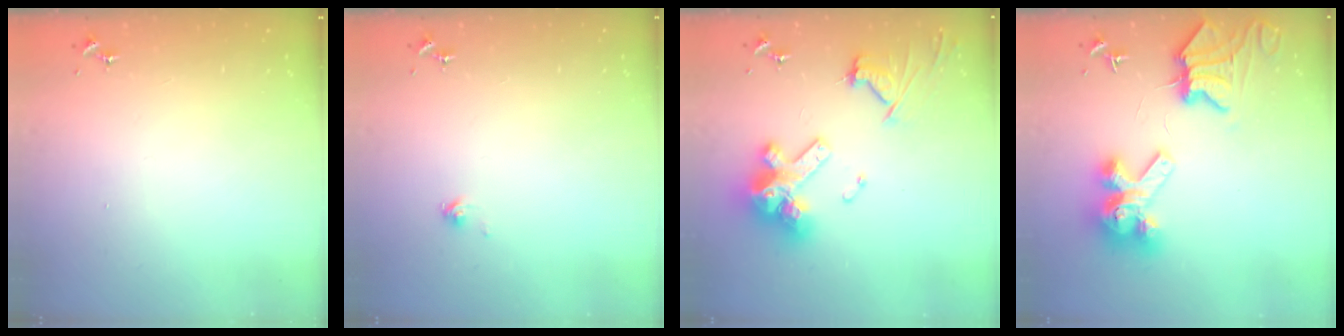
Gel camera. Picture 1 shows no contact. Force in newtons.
{"total": 2.1, "press": 2.1, "slide": 0.2}
{"total": 20.0, "press": 19.8, "slide": 2.4}
{"total": 12.6, "press": 12.6, "slide": 1.4}